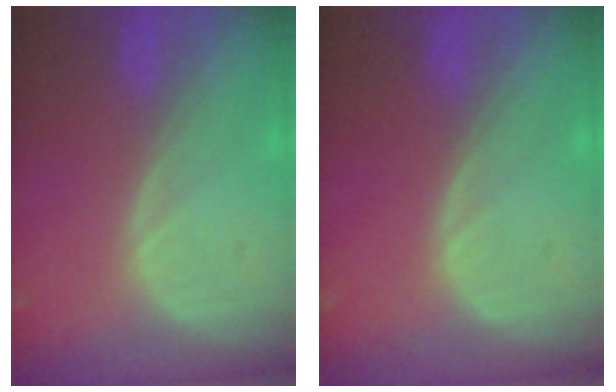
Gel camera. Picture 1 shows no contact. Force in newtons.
{"total": 0.0}